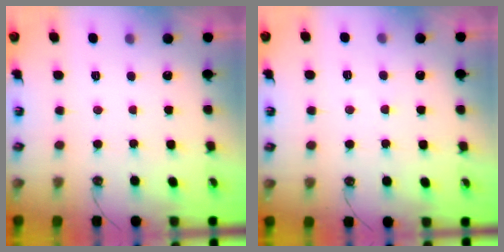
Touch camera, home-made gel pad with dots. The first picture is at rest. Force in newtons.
{"total": 5.2, "press": 5.2, "slide": 0.4}